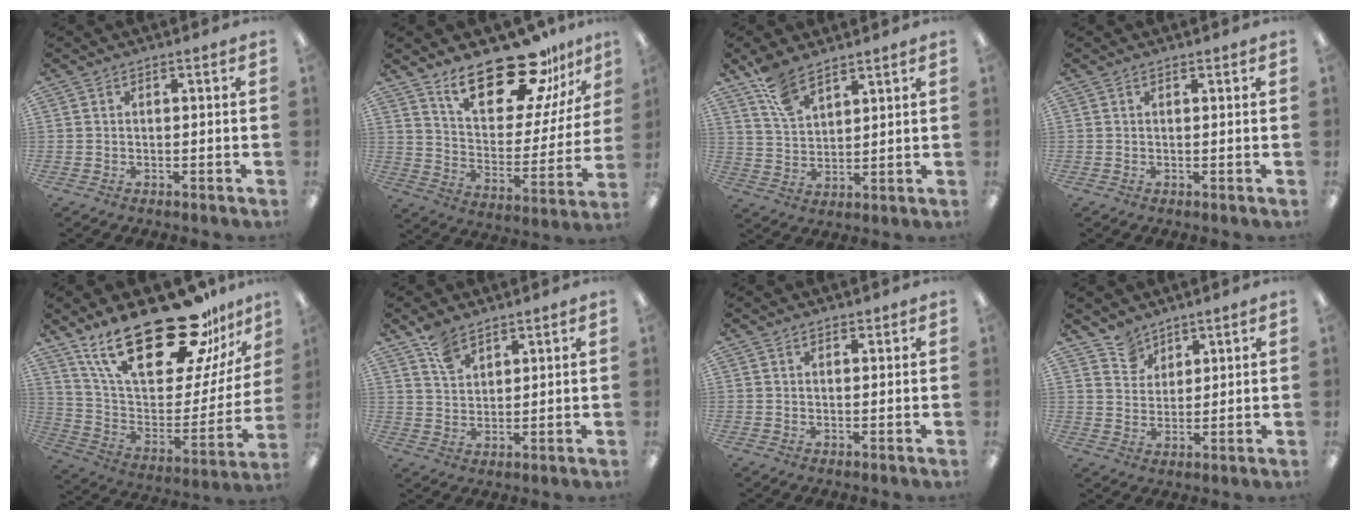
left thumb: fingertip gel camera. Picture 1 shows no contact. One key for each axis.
{"total": 21.9, "fx": 16.5, "fy": 8.2, "fz": 11.9, "tx": -0.182, "ty": -0.110, "tz": 0.280}
{"total": 8.9, "fx": 6.7, "fy": 4.0, "fz": 4.2, "tx": -0.087, "ty": -0.026, "tz": 0.126}
{"total": 0.6, "fx": 0.5, "fy": 0.3, "fz": 0.0, "tx": 0.007, "ty": -0.003, "tz": 0.009}
{"total": 29.3, "fx": 20.1, "fy": 10.2, "fz": 18.8, "tx": -0.314, "ty": -0.131, "tz": 0.348}
{"total": 6.8, "fx": 5.2, "fy": 3.5, "fz": 2.5, "tx": -0.048, "ty": -0.021, "tz": 0.099}
{"total": 1.3, "fx": 1.1, "fy": 0.7, "fz": 0.1, "tx": 0.006, "ty": -0.003, "tz": 0.019}
{"total": 6.2, "fx": 5.0, "fy": 3.6, "fz": 0.3, "tx": -0.013, "ty": -0.027, "tz": 0.097}